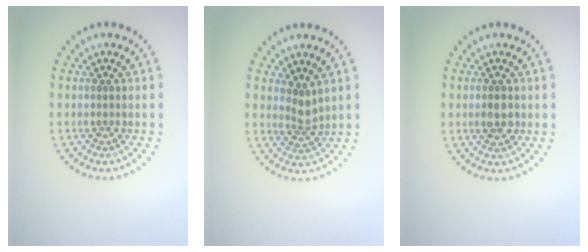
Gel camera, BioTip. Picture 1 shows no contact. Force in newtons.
{"total": 2.0, "press": 1.5, "slide": 1.4}
{"total": 1.8, "press": 1.7, "slide": 0.2}